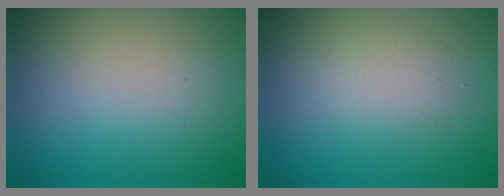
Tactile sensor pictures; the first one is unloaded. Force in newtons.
{"total": 2.0, "press": 2.0, "slide": 0.1}